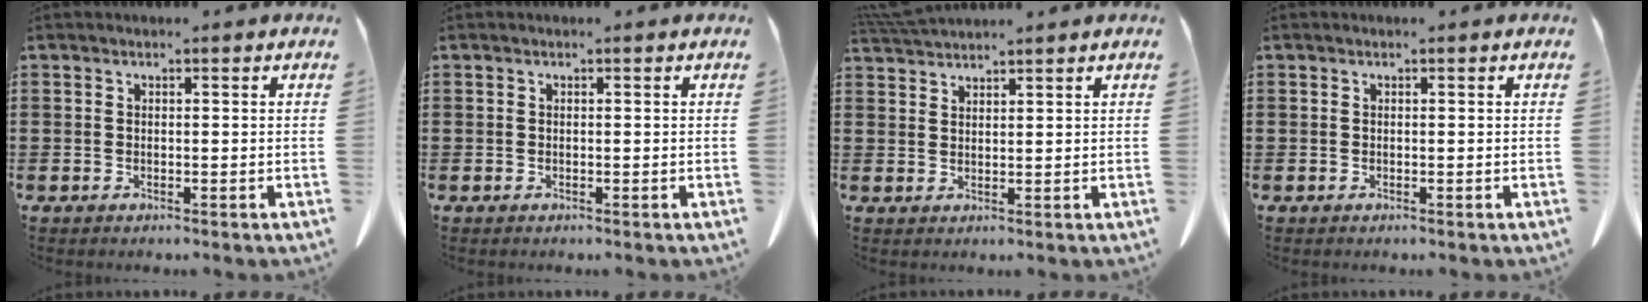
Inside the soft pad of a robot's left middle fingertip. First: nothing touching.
{"total": 0.0}
{"total": 3.5, "force": [3.4, 0.0, 0.8], "torque": [-0.028, -0.005, 0.067]}
{"total": 0.0}